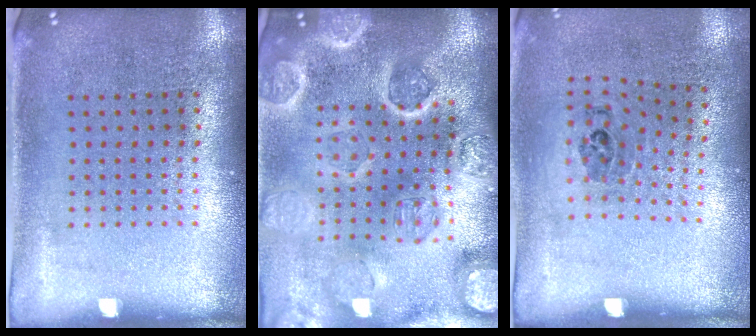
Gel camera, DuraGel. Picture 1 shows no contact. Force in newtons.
{"total": 5.0, "press": 4.3, "slide": 2.4}
{"total": 1.2, "press": 0.8, "slide": 0.9}